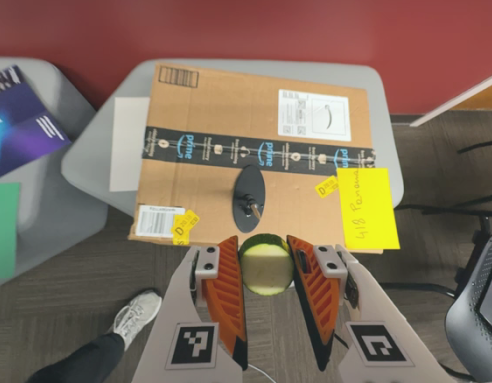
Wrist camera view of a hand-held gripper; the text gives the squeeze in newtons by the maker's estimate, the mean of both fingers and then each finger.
{"total": 11.5, "left": 11.6, "right": 11.4}